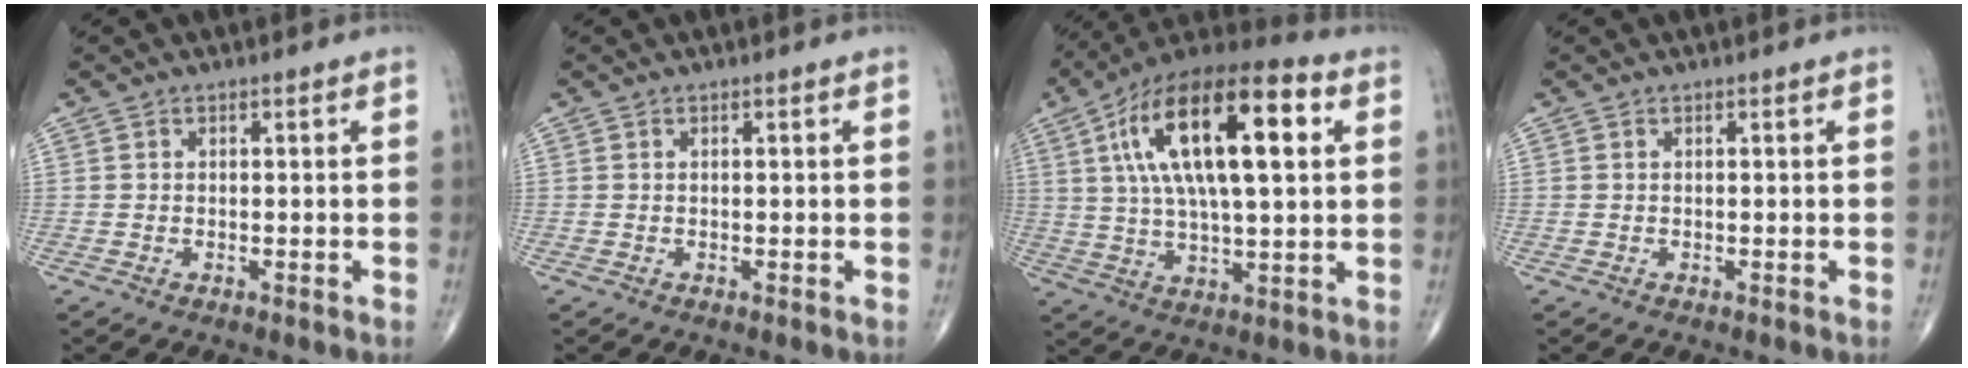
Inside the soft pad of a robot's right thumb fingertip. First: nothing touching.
{"total": 0.0}
{"total": 23.9, "force": [6.7, 9.0, 21.1], "torque": [-0.371, 0.019, 0.105]}
{"total": 0.0}